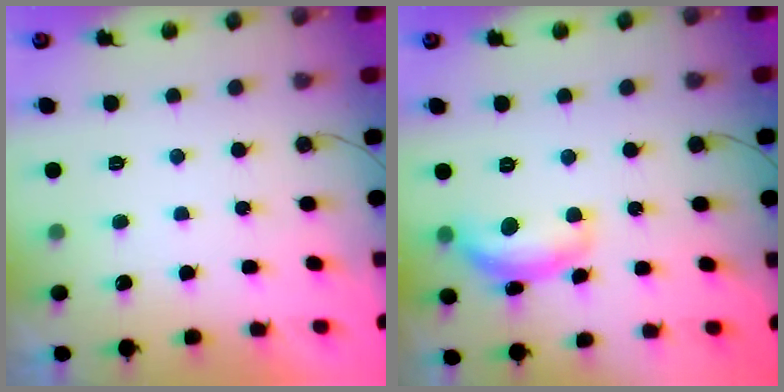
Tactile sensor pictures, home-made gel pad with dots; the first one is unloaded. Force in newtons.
{"total": 12.2, "press": 12.2, "slide": 0.6}